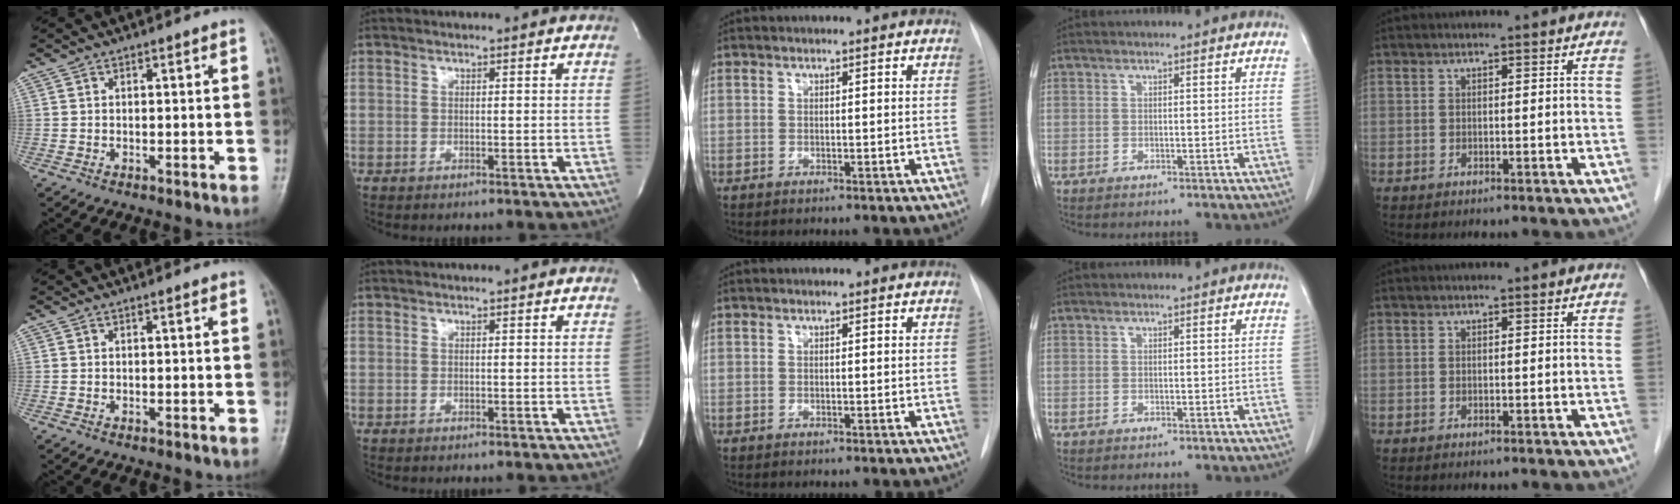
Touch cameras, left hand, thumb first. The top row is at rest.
{}